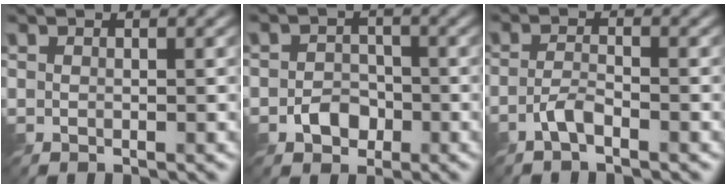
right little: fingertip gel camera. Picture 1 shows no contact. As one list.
[{"total": 2.5, "force": [-1.3, 1.9, 0.9], "torque": [-0.009, 0.000, -0.029]}, {"total": 1.9, "force": [-1.4, 0.3, 1.2], "torque": [-0.029, 0.005, -0.035]}]